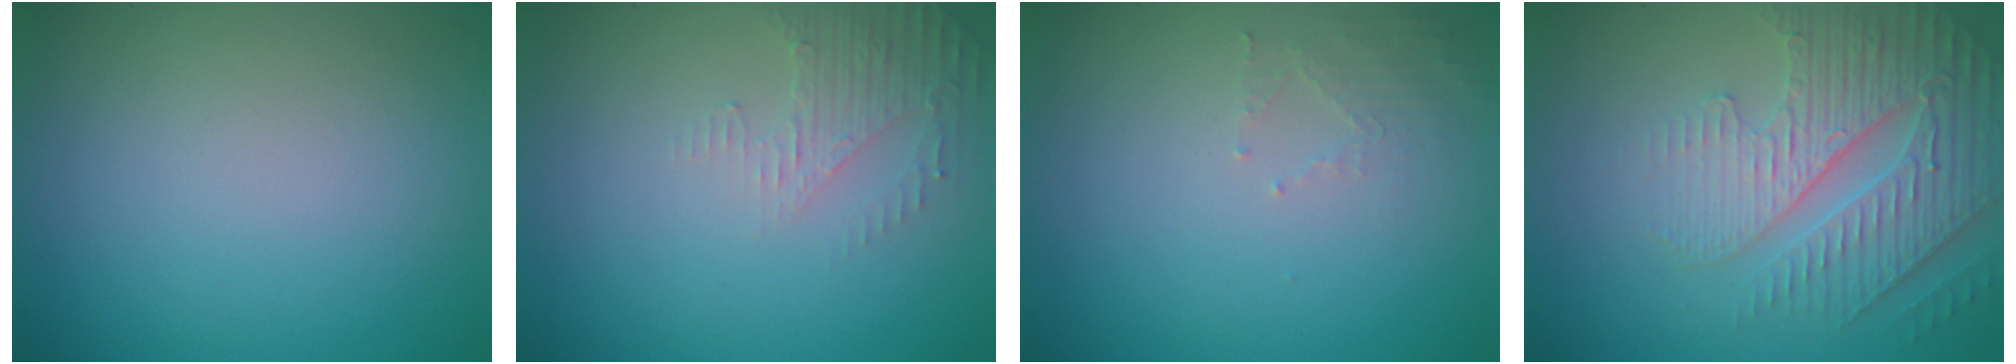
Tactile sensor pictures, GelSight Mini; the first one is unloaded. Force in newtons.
{"total": 2.2, "press": 2.1, "slide": 0.5}
{"total": 1.4, "press": 1.3, "slide": 0.3}
{"total": 4.8, "press": 4.3, "slide": 2.0}